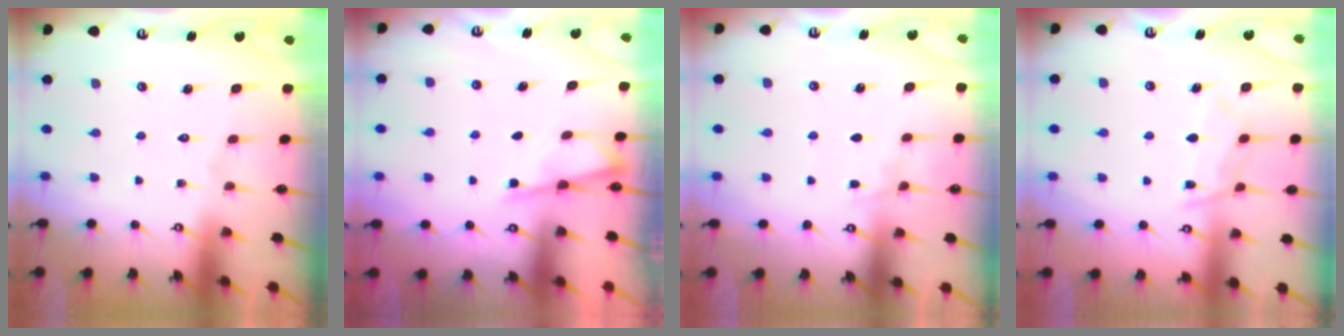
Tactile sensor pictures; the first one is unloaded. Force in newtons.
{"total": 2.6, "press": 2.6, "slide": 0.3}
{"total": 4.6, "press": 4.6, "slide": 0.5}
{"total": 7.3, "press": 7.2, "slide": 0.8}